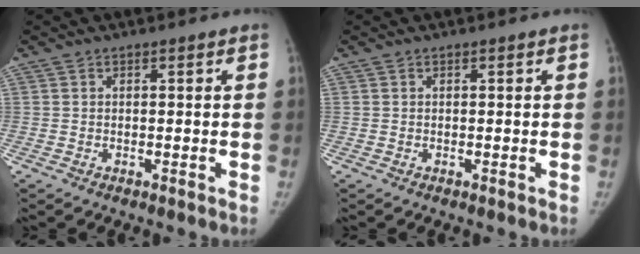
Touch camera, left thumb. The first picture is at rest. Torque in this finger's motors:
{"motor_torque": [0.03, 0.00, 0.16, -0.16, 0.02]}